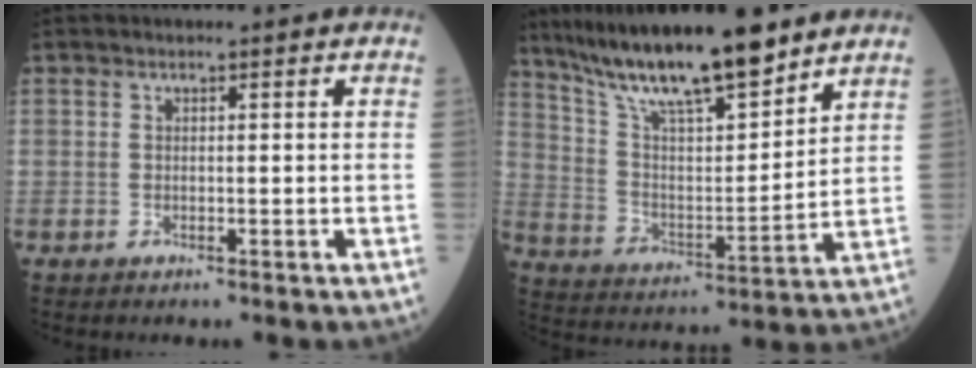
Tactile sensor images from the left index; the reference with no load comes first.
{"total": 16.9, "force": [13.6, 2.4, 9.7], "torque": [-0.172, -0.004, 0.246]}